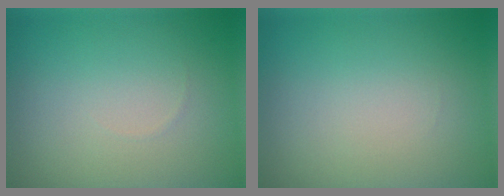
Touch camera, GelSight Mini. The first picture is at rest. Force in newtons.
{"total": 0.0}